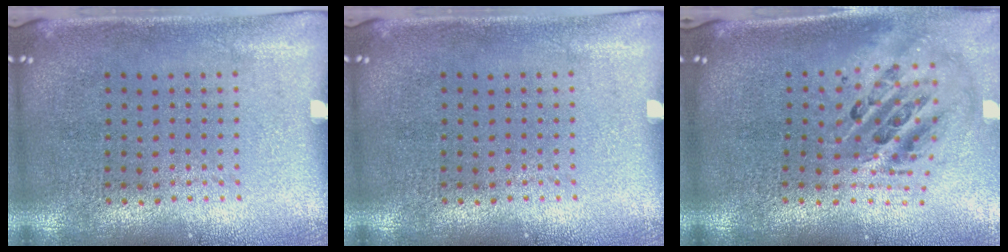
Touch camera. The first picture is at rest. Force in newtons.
{"total": 0.0}
{"total": 2.4, "press": 1.7, "slide": 1.7}